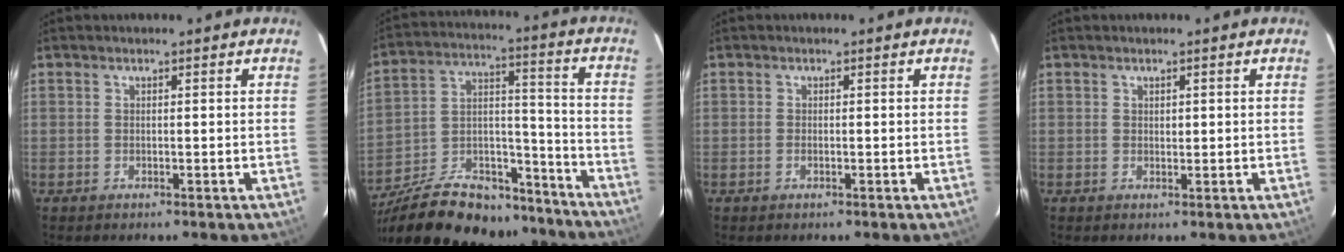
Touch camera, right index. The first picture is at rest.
{"total": 27.3, "force": [-21.6, 11.2, 12.3], "torque": [-0.246, 0.030, -0.317]}
{"total": 0.6, "force": [-0.2, 0.2, 0.5], "torque": [-0.010, 0.001, -0.004]}
{"total": 0.7, "force": [0.3, 0.5, 0.3], "torque": [-0.004, 0.003, 0.007]}